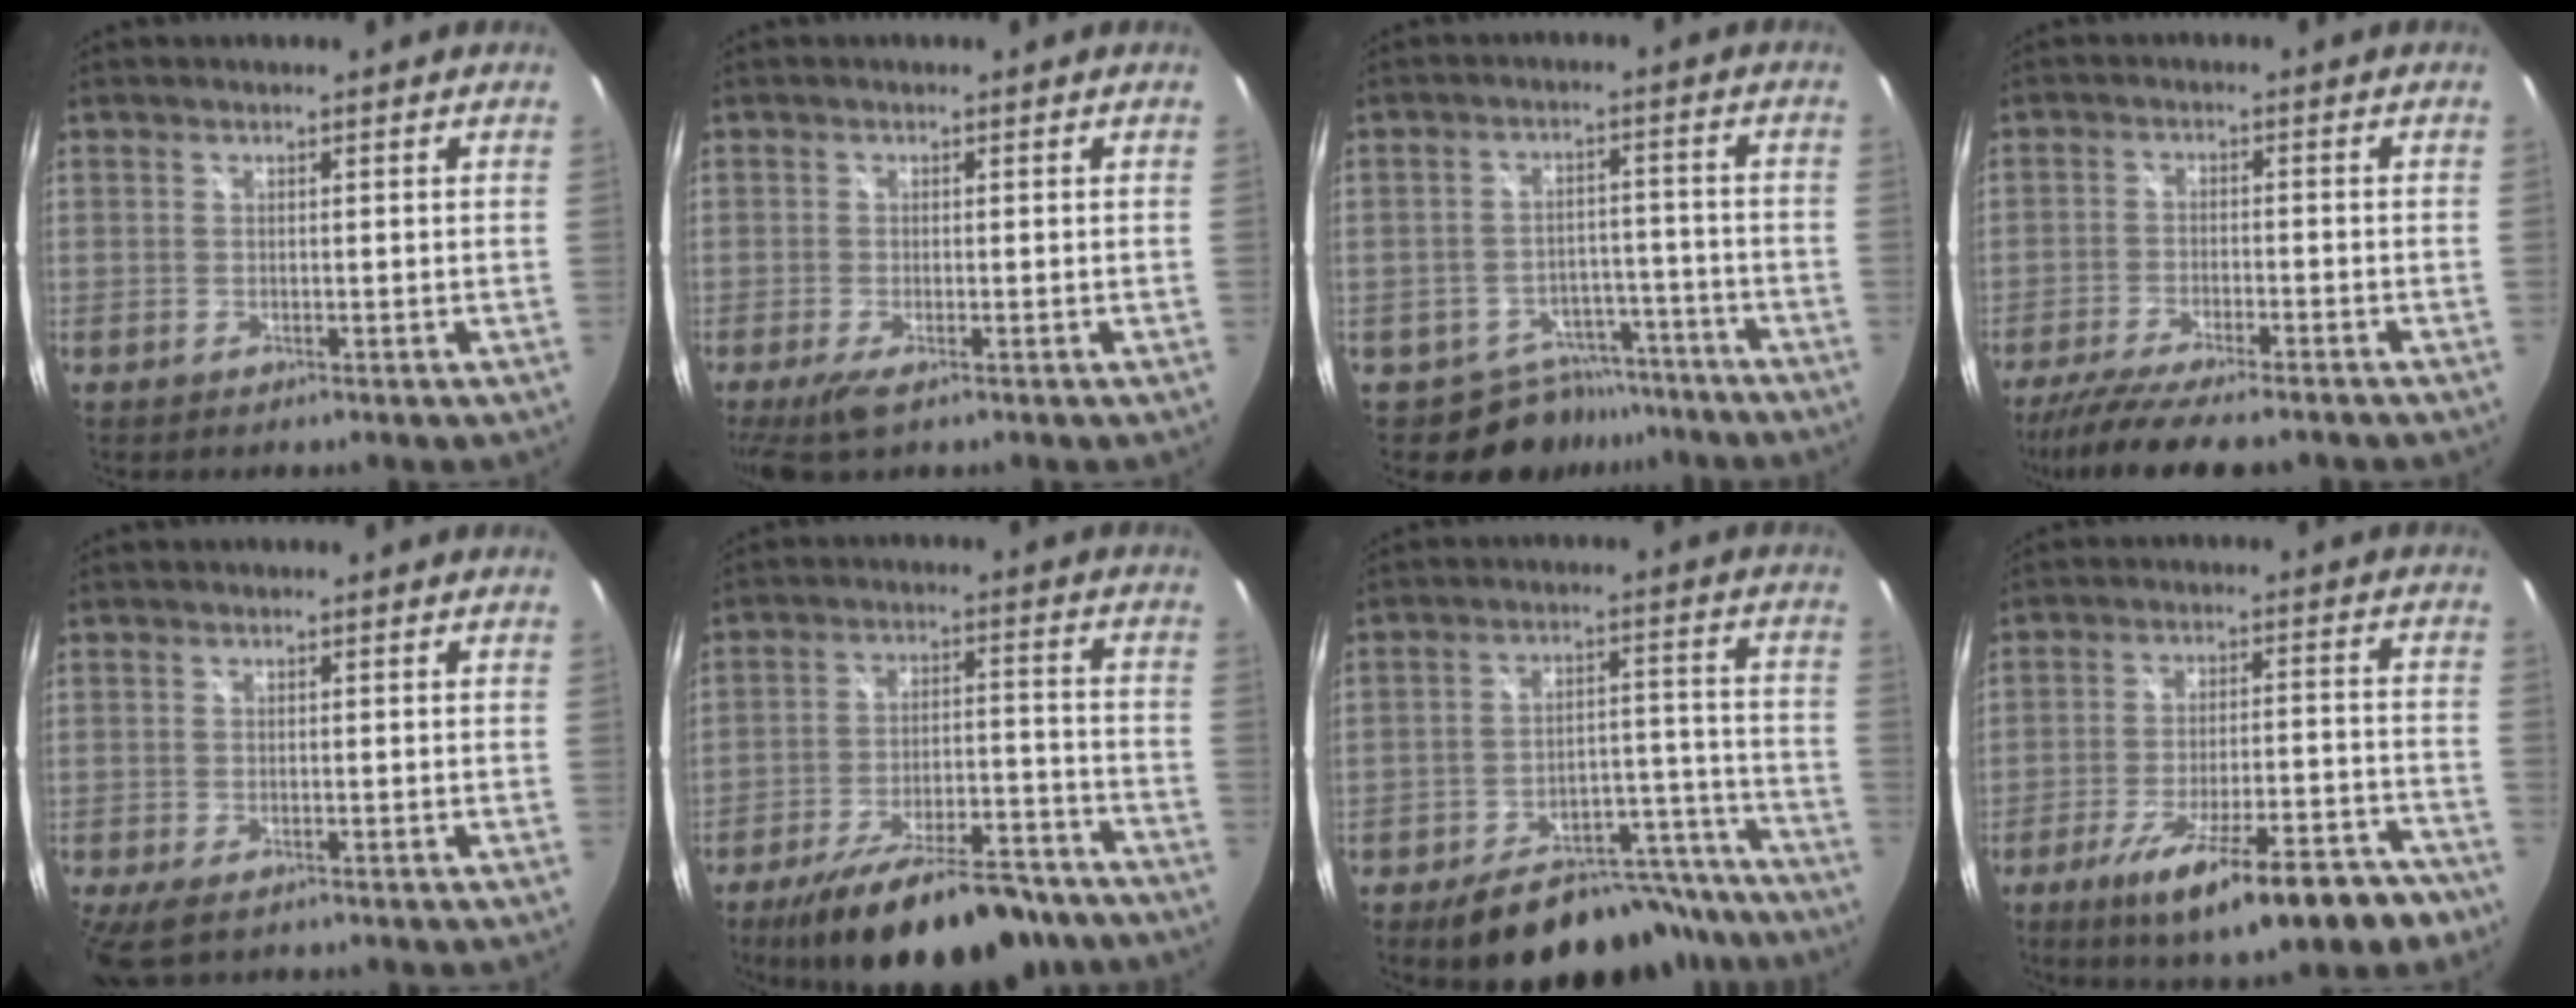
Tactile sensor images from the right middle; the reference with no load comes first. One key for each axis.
{"total": 3.6, "fx": -2.1, "fy": 0.6, "fz": 2.9, "tx": -0.062, "ty": -0.016, "tz": -0.037}
{"total": 9.1, "fx": -7.3, "fy": 5.4, "fz": 1.0, "tx": -0.023, "ty": 0.020, "tz": -0.089}
{"total": 13.5, "fx": -11.4, "fy": 2.1, "fz": 6.9, "tx": -0.146, "ty": -0.041, "tz": -0.184}
{"total": 5.4, "fx": -3.6, "fy": 2.2, "fz": 3.3, "tx": -0.074, "ty": -0.026, "tz": -0.059}
{"total": 22.3, "fx": -17.7, "fy": 6.4, "fz": 12.0, "tx": -0.208, "ty": -0.026, "tz": -0.257}
{"total": 22.3, "fx": -19.2, "fy": 8.3, "fz": 7.6, "tx": -0.114, "ty": 0.045, "tz": -0.239}
{"total": 19.7, "fx": -13.7, "fy": 4.8, "fz": 13.3, "tx": -0.217, "ty": -0.037, "tz": -0.195}